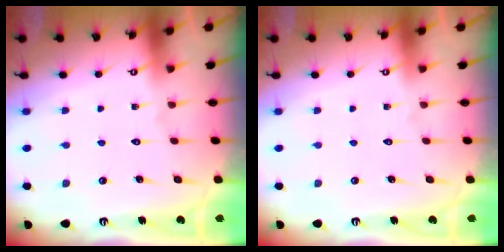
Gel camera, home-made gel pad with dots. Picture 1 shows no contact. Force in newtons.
{"total": 0.0}